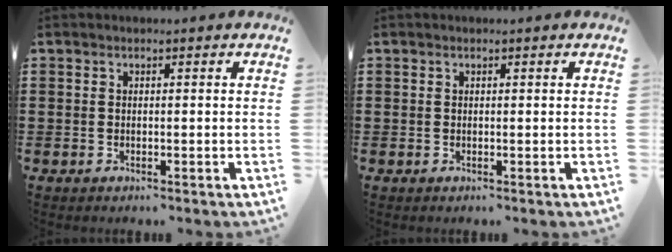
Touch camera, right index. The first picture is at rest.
{"total": 0.0}